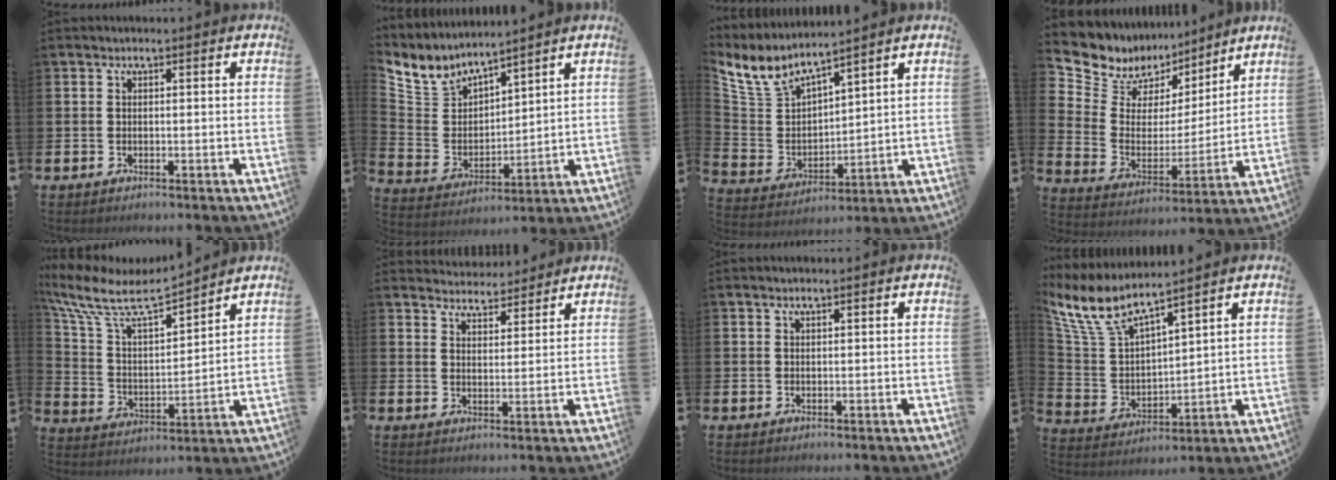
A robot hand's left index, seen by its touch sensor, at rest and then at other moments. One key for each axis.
{"total": 5.1, "fx": 4.8, "fy": 1.6, "fz": 0.5, "tx": -0.050, "ty": -0.038, "tz": 0.082}
{"total": 6.5, "fx": 5.7, "fy": 2.1, "fz": 2.3, "tx": -0.082, "ty": -0.029, "tz": 0.098}
{"total": 8.3, "fx": 7.2, "fy": 4.2, "fz": -0.1, "tx": -0.063, "ty": -0.060, "tz": 0.133}
{"total": 8.0, "fx": 7.0, "fy": 2.3, "fz": 3.2, "tx": -0.104, "ty": -0.043, "tz": 0.117}
{"total": 4.4, "fx": 4.3, "fy": 0.9, "fz": -0.4, "tx": -0.006, "ty": -0.026, "tz": 0.079}
{"total": 0.6, "fx": 0.5, "fy": 0.0, "fz": 0.2, "tx": -0.004, "ty": 0.002, "tz": 0.009}
{"total": 7.7, "fx": 6.5, "fy": 2.1, "fz": 3.5, "tx": -0.105, "ty": -0.029, "tz": 0.114}